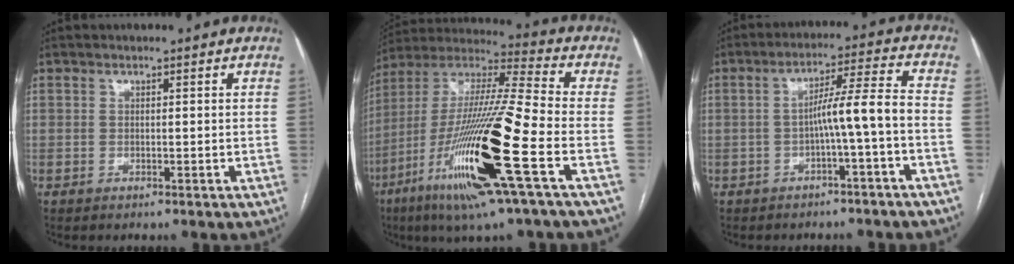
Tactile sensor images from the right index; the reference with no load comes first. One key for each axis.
{"total": 23.4, "fx": -8.7, "fy": 0.7, "fz": 21.8, "tx": -0.438, "ty": -0.035, "tz": -0.165}
{"total": 7.0, "fx": -2.1, "fy": -0.8, "fz": 6.6, "tx": -0.106, "ty": 0.025, "tz": -0.029}